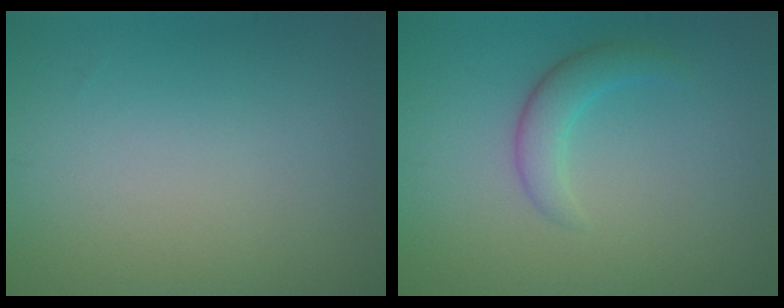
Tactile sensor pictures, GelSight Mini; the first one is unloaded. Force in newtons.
{"total": 2.4, "press": 2.4, "slide": 0.2}